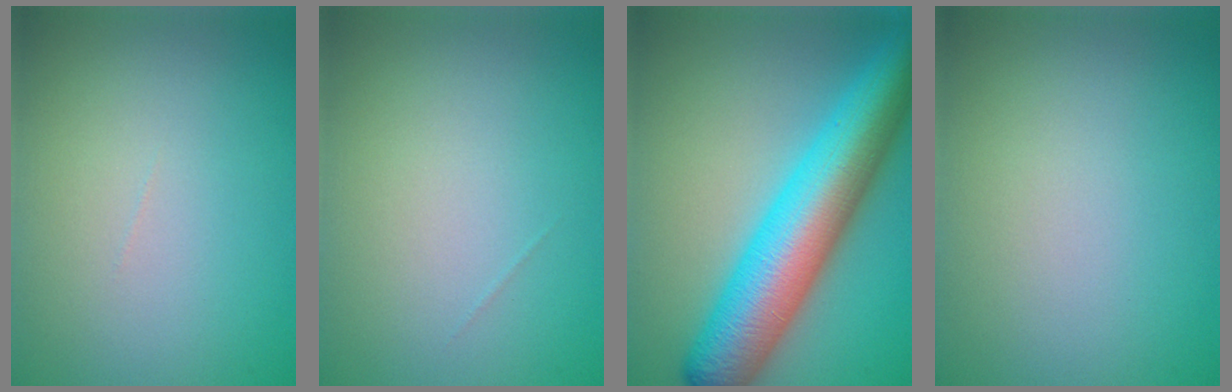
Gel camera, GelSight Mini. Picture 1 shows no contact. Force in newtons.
{"total": 0.0}
{"total": 11.6, "press": 11.6, "slide": 0.1}
{"total": 0.0}